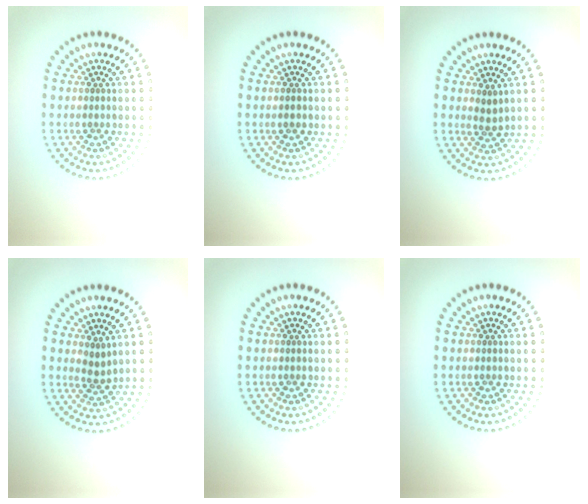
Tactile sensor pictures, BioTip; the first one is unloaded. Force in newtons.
{"total": 1.0, "press": 1.0, "slide": 0.0}
{"total": 1.5, "press": 1.0, "slide": 1.0}
{"total": 1.8, "press": 1.3, "slide": 1.3}
{"total": 0.0}
{"total": 0.0}